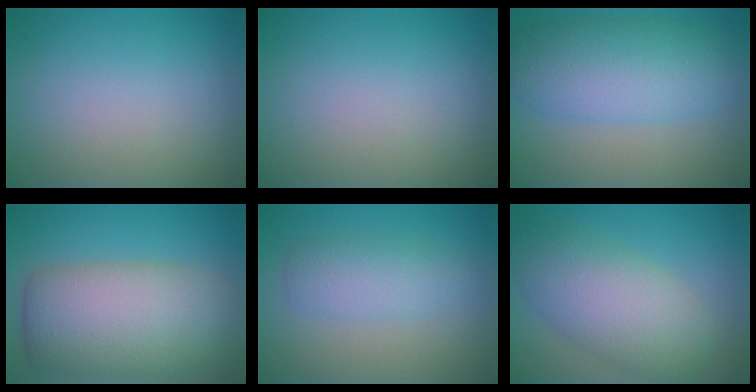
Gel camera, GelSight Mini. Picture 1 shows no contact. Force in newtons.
{"total": 0.0}
{"total": 7.1, "press": 7.1, "slide": 0.1}
{"total": 10.1, "press": 10.1, "slide": 0.7}
{"total": 2.9, "press": 2.9, "slide": 0.1}
{"total": 7.0, "press": 7.0, "slide": 0.2}